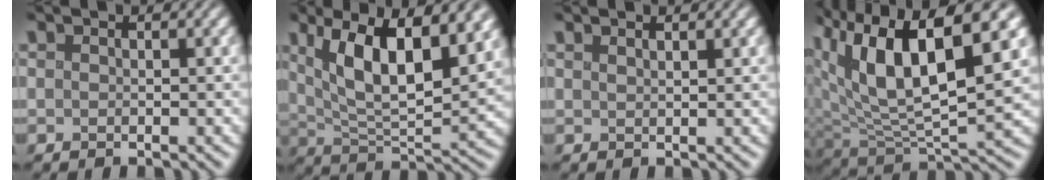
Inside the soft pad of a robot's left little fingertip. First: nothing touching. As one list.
[{"total": 10.3, "force": [4.0, 3.8, 8.7], "torque": [-0.141, -0.002, 0.068]}, {"total": 0.9, "force": [0.7, 0.0, 0.5], "torque": [-0.005, 0.003, 0.008]}, {"total": 11.9, "force": [4.7, 5.4, 9.5], "torque": [-0.184, 0.003, 0.089]}]